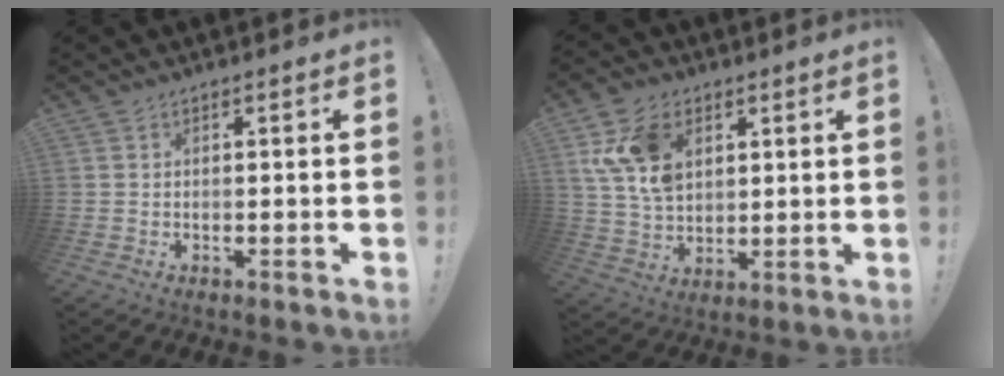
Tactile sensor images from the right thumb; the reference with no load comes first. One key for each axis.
{"total": 14.6, "fx": 5.8, "fy": 10.1, "fz": 8.8, "tx": -0.152, "ty": -0.012, "tz": 0.113}